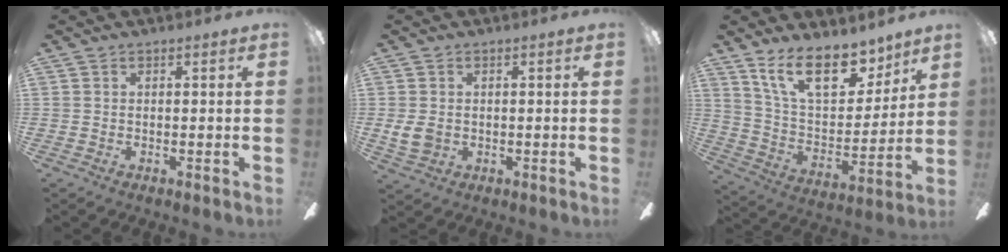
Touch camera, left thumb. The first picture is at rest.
{"total": 4.6, "force": [0.1, 3.7, 2.7], "torque": [-0.054, 0.001, 0.002]}
{"total": 18.4, "force": [12.5, 8.5, 10.6], "torque": [-0.178, -0.068, 0.224]}